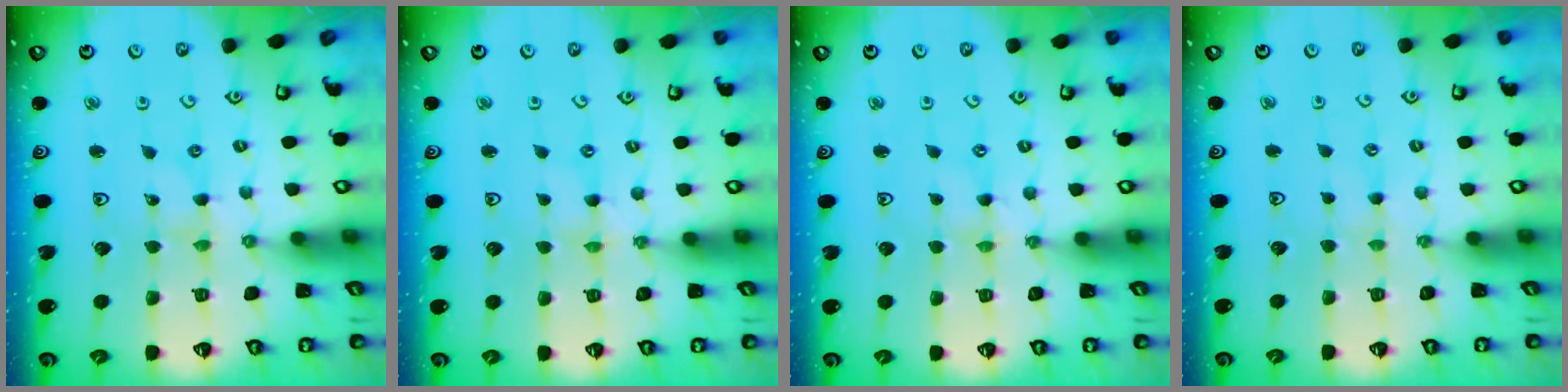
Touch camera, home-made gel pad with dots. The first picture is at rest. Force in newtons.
{"total": 0.0}
{"total": 0.6, "press": 0.6, "slide": 0.1}
{"total": 1.0, "press": 1.0, "slide": 0.2}